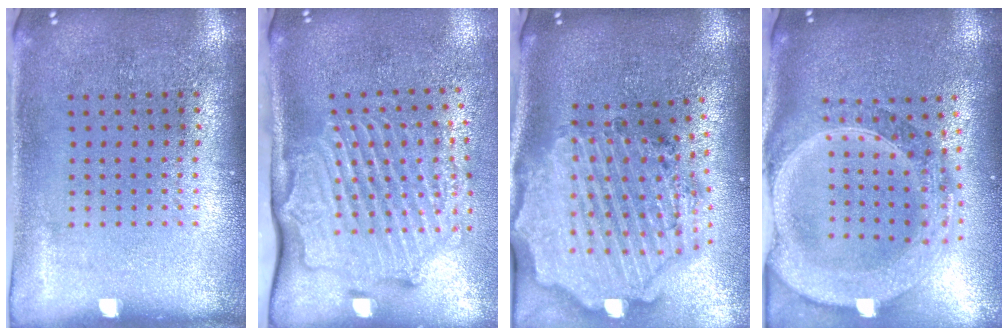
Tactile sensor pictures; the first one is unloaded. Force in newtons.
{"total": 3.0, "press": 2.3, "slide": 2.0}
{"total": 4.1, "press": 3.3, "slide": 2.3}
{"total": 3.0, "press": 2.6, "slide": 1.7}